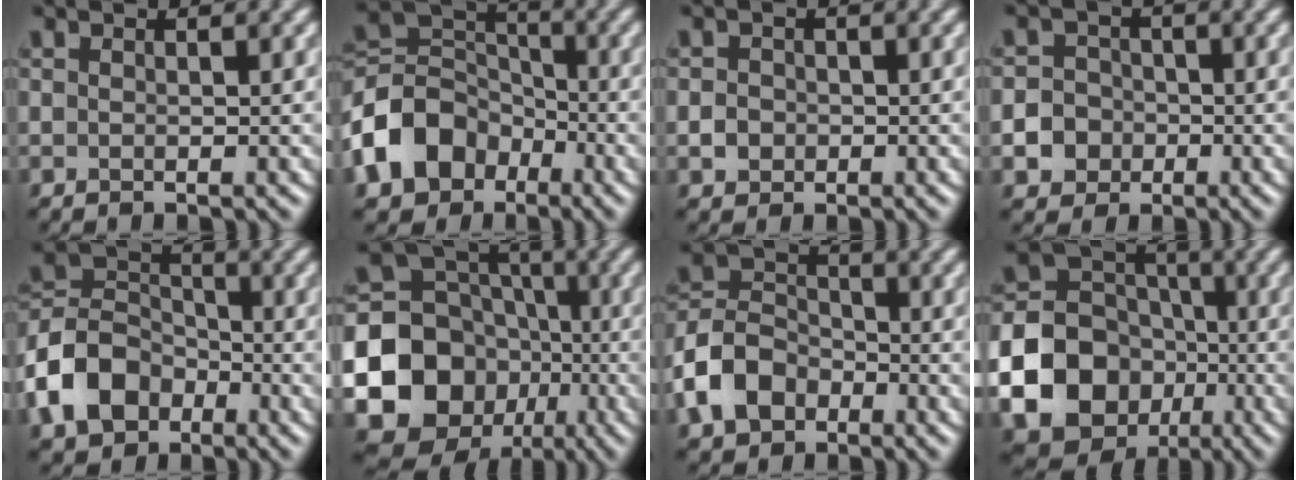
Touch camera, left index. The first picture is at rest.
{"total": 7.7, "force": [-4.3, 5.7, 3.0], "torque": [-0.068, 0.006, -0.085]}
{"total": 1.0, "force": [-0.7, 0.6, -0.4], "torque": [0.002, 0.000, -0.003]}
{"total": 3.8, "force": [-1.9, 3.3, 0.1], "torque": [0.013, 0.003, -0.035]}
{"total": 6.4, "force": [-3.8, 4.5, 2.5], "torque": [-0.062, 0.006, -0.076]}
{"total": 20.2, "force": [-6.2, 18.6, 4.9], "torque": [-0.143, -0.038, -0.118]}
{"total": 5.1, "force": [-3.3, 3.4, 2.0], "torque": [-0.052, 0.006, -0.061]}
{"total": 19.4, "force": [-6.9, 17.4, 5.1], "torque": [-0.153, -0.053, -0.130]}